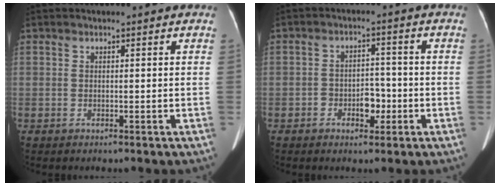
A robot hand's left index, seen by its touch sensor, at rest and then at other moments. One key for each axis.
{"total": 4.0, "fx": -1.8, "fy": 2.5, "fz": 2.7, "tx": -0.040, "ty": 0.007, "tz": -0.028}